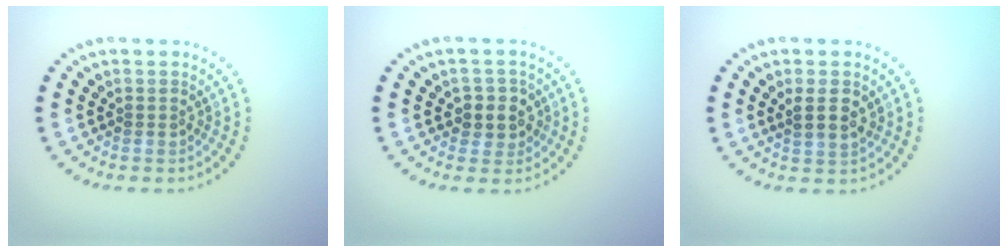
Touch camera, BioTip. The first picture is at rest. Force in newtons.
{"total": 2.5, "press": 2.2, "slide": 1.1}
{"total": 2.3, "press": 2.2, "slide": 0.7}